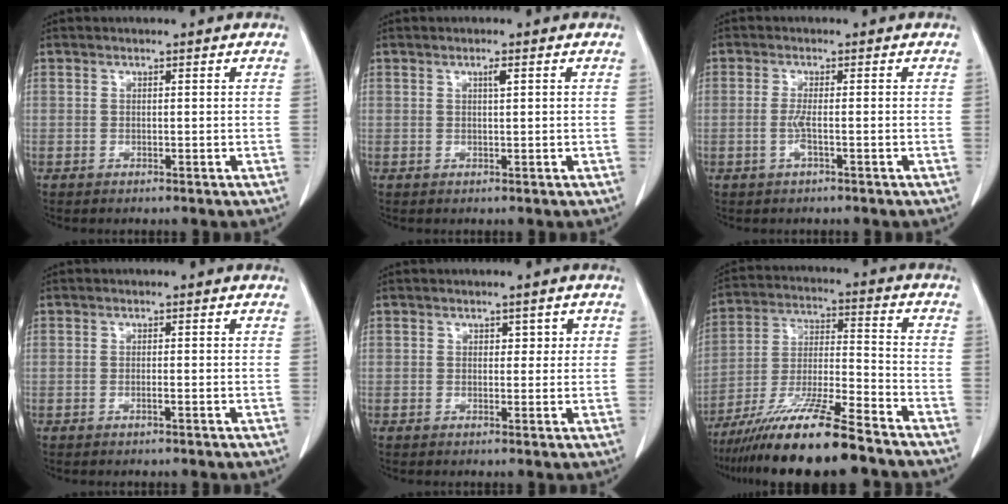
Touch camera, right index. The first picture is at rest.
{"total": 1.0, "force": [0.5, 0.1, 0.9], "torque": [-0.018, 0.001, 0.008]}
{"total": 2.1, "force": [-0.6, -0.1, 2.0], "torque": [-0.045, -0.003, -0.014]}
{"total": 0.7, "force": [-0.3, -0.1, 0.6], "torque": [-0.010, 0.001, -0.007]}
{"total": 1.8, "force": [0.7, 1.3, 1.1], "torque": [-0.003, 0.001, 0.006]}
{"total": 16.3, "force": [-12.6, 0.6, 10.3], "torque": [-0.205, -0.027, -0.225]}